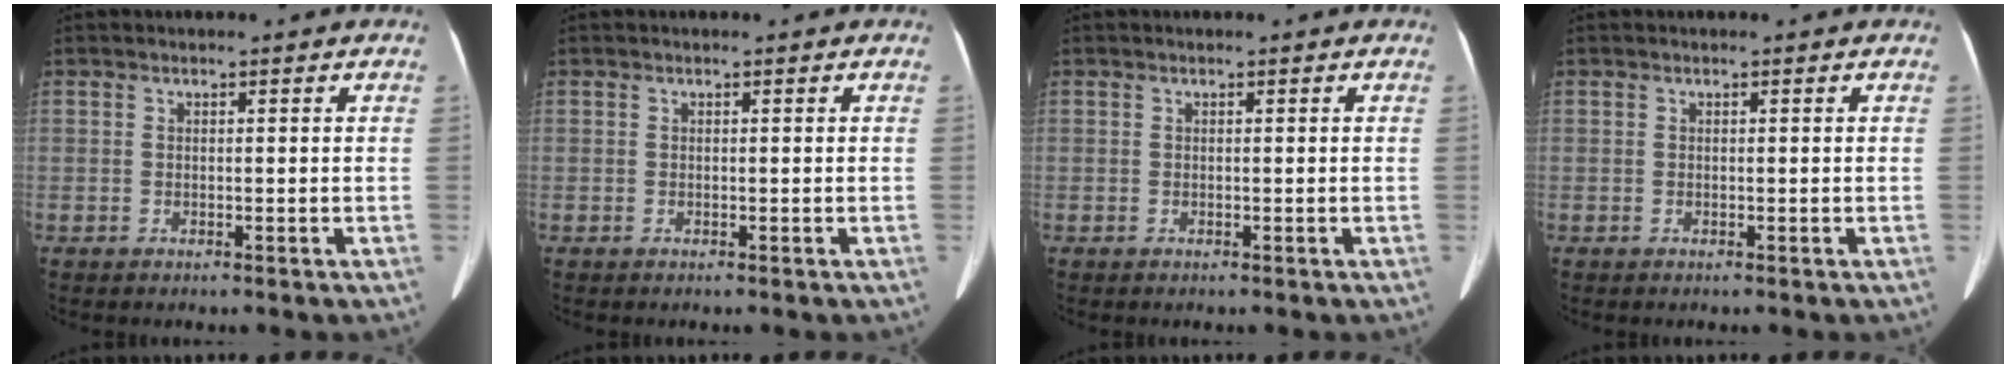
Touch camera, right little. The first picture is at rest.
{"total": 0.0}
{"total": 0.0}
{"total": 0.0}